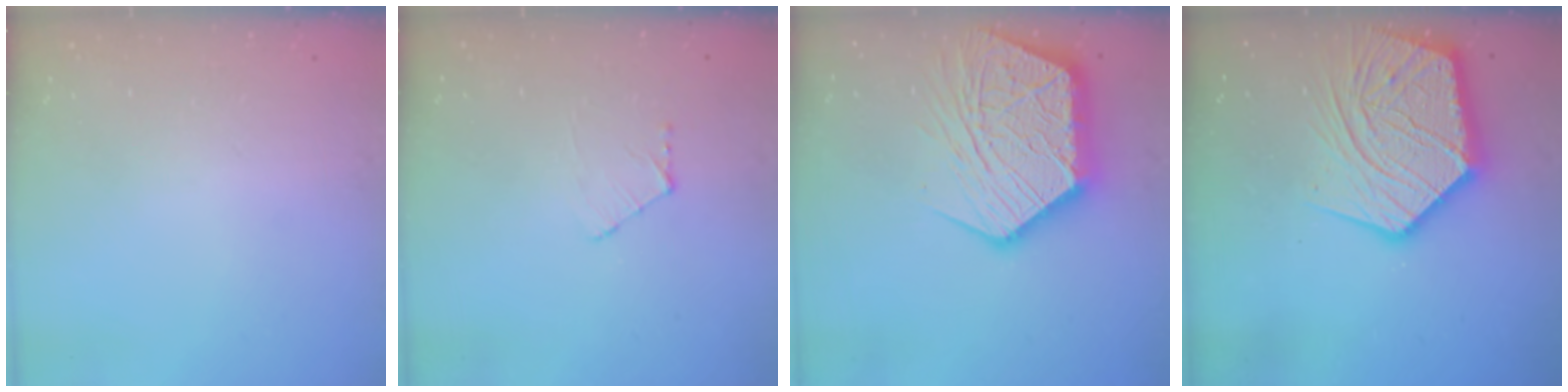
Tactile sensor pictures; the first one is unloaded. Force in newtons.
{"total": 3.6, "press": 3.6, "slide": 0.3}
{"total": 22.9, "press": 22.8, "slide": 2.3}
{"total": 21.3, "press": 21.2, "slide": 2.2}